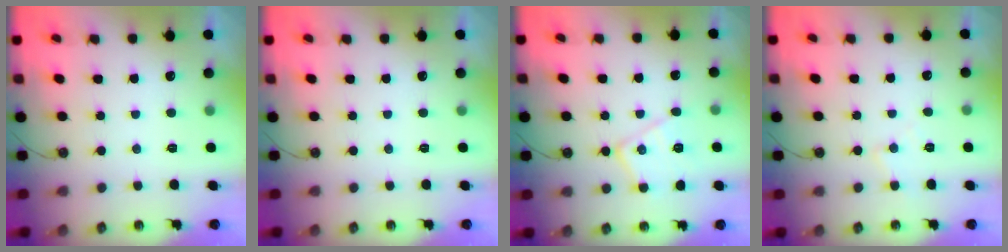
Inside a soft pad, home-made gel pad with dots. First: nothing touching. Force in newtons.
{"total": 0.0}
{"total": 11.6, "press": 11.6, "slide": 0.3}
{"total": 5.1, "press": 5.0, "slide": 0.7}